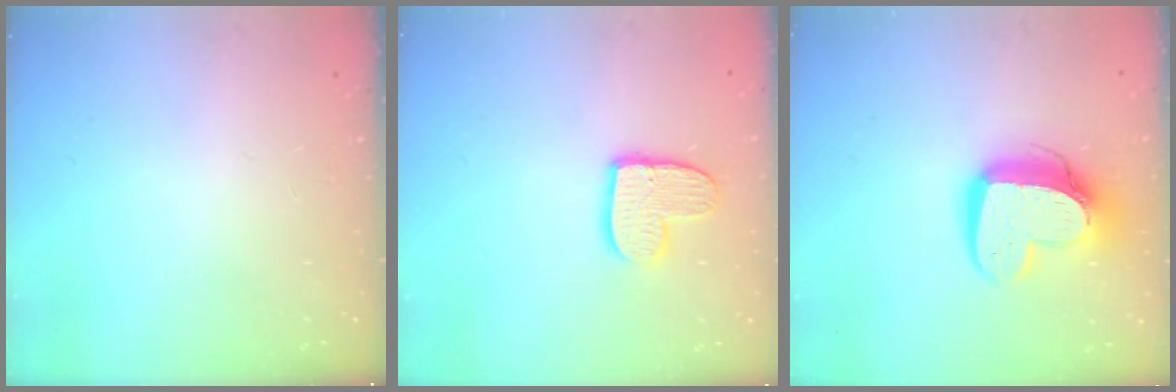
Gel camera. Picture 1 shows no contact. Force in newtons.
{"total": 10.7, "press": 10.7, "slide": 0.8}
{"total": 14.9, "press": 14.9, "slide": 1.1}